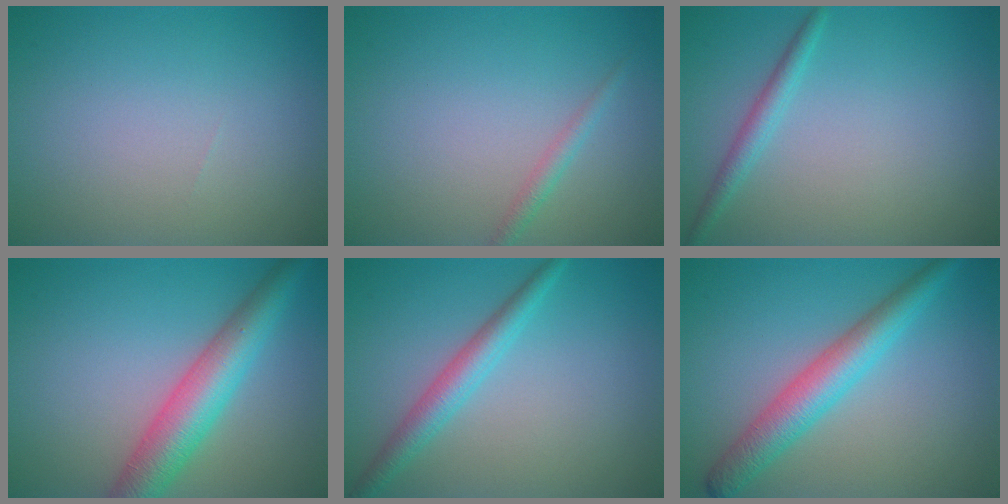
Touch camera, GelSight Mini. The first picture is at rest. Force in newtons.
{"total": 1.2, "press": 1.2, "slide": 0.1}
{"total": 1.7, "press": 1.7, "slide": 0.1}
{"total": 6.2, "press": 6.2, "slide": 0.1}
{"total": 3.0, "press": 3.0, "slide": 0.1}
{"total": 4.7, "press": 4.7, "slide": 0.1}